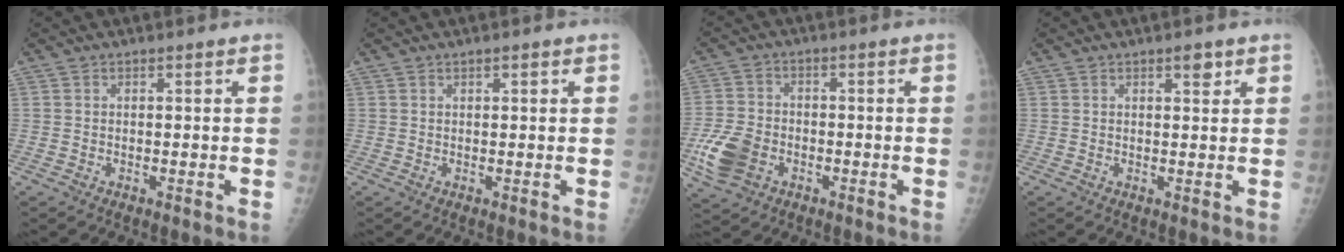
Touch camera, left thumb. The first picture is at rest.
{"total": 1.2, "force": [0.6, 0.4, 0.9], "torque": [-0.011, 0.000, 0.008]}
{"total": 9.0, "force": [-3.2, 6.4, 5.4], "torque": [-0.110, 0.009, -0.060]}
{"total": 2.1, "force": [1.3, 0.8, 1.4], "torque": [-0.013, -0.006, 0.018]}